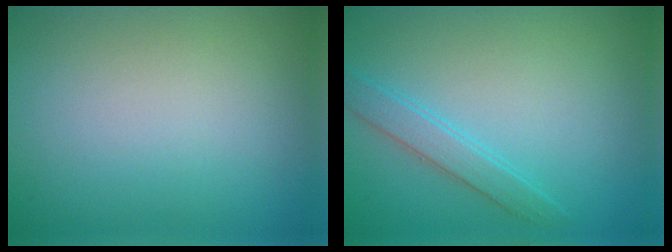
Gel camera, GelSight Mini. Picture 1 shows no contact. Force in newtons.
{"total": 2.2, "press": 2.1, "slide": 0.2}